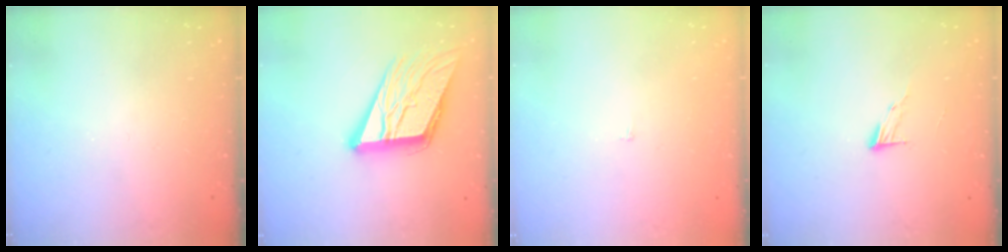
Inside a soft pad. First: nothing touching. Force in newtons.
{"total": 17.7, "press": 17.6, "slide": 2.1}
{"total": 2.3, "press": 2.3, "slide": 0.2}
{"total": 4.6, "press": 4.5, "slide": 0.5}